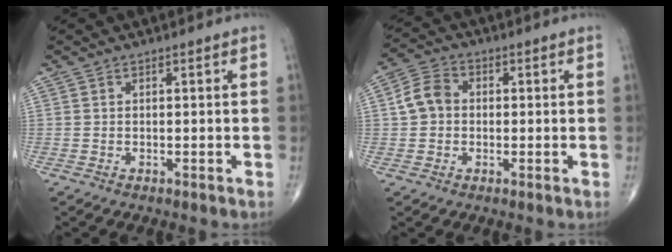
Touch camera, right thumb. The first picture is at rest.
{"total": 5.9, "force": [0.2, 4.7, 3.5], "torque": [-0.058, 0.017, -0.003]}